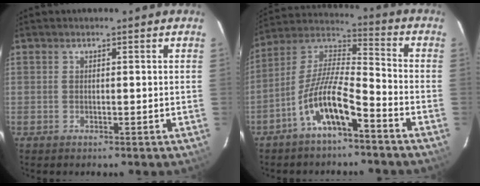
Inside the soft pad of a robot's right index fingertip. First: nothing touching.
{"total": 11.5, "force": [-6.7, 2.6, 9.0], "torque": [-0.185, 0.007, -0.129]}